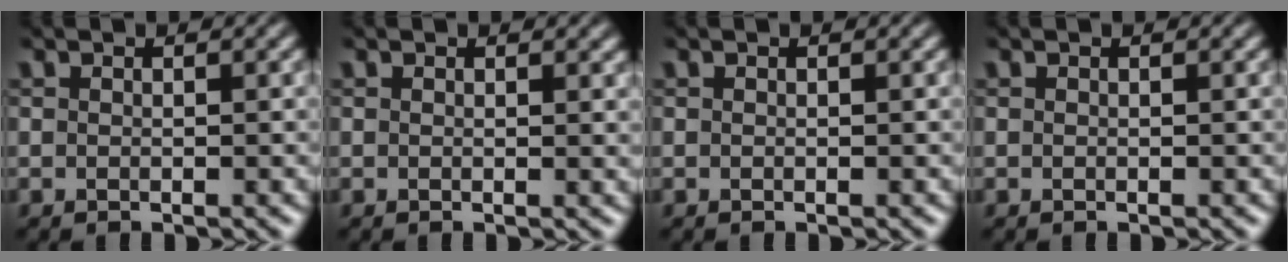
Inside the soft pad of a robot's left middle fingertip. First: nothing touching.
{"total": 0.8, "force": [0.6, 0.2, 0.5], "torque": [-0.004, 0.000, 0.010]}
{"total": 0.0}
{"total": 0.0}